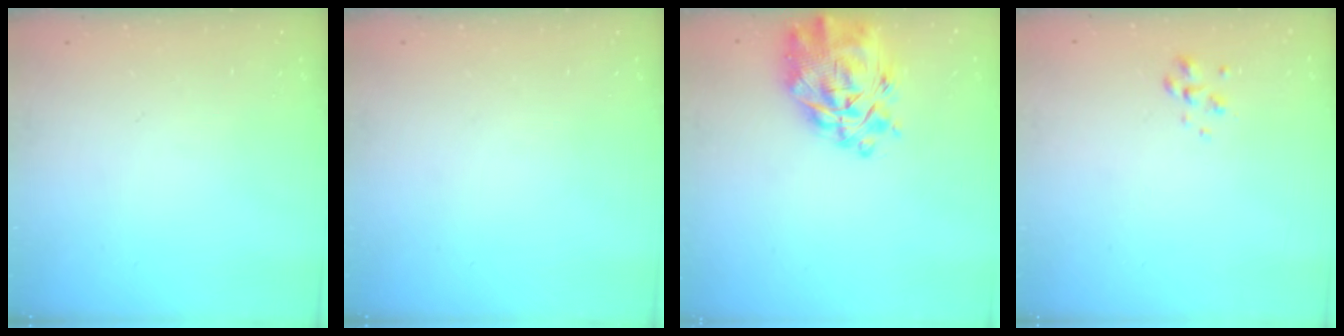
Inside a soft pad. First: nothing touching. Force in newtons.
{"total": 0.0}
{"total": 8.6, "press": 8.0, "slide": 3.2}
{"total": 1.8, "press": 1.7, "slide": 0.5}